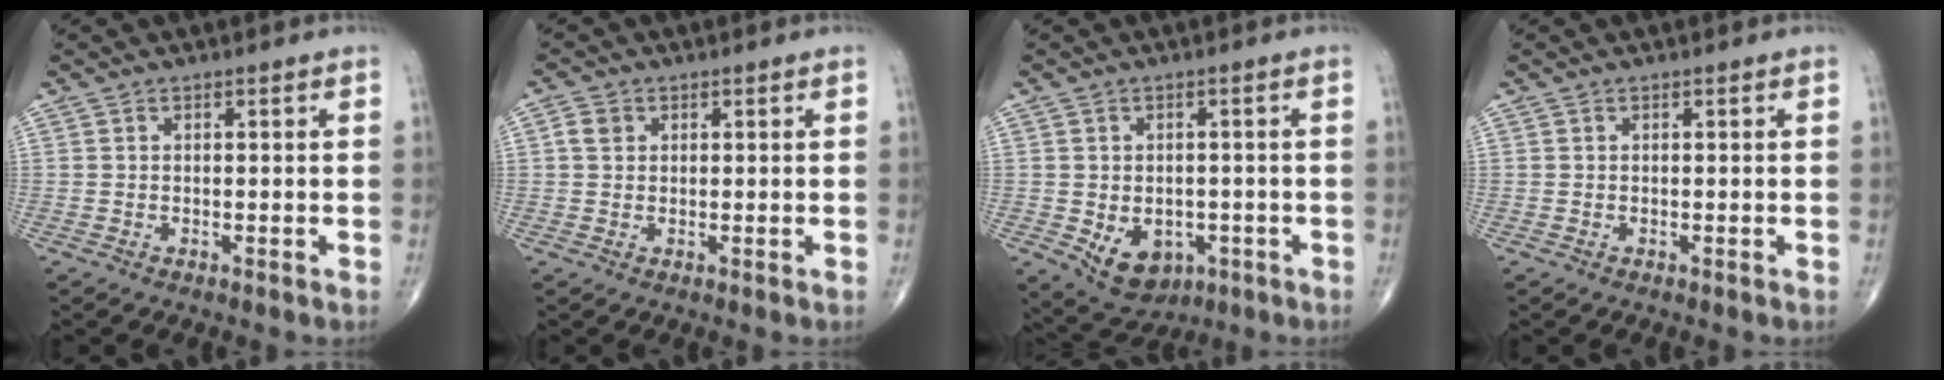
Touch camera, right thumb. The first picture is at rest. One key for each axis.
{"total": 2.4, "fx": 0.7, "fy": 2.0, "fz": 1.2, "tx": -0.018, "ty": 0.004, "tz": 0.012}
{"total": 8.6, "fx": -2.6, "fy": 6.4, "fz": 5.1, "tx": -0.059, "ty": 0.007, "tz": -0.022}
{"total": 0.0}